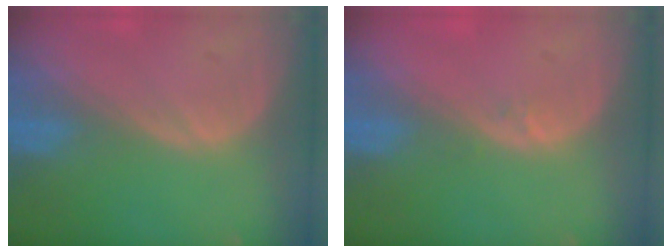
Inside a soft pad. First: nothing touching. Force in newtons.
{"total": 0.6, "press": 0.5, "slide": 0.4}